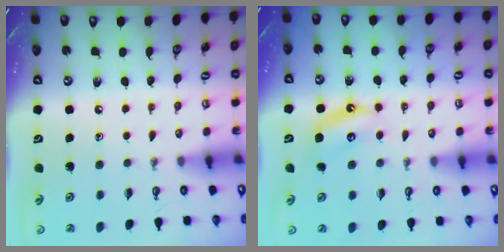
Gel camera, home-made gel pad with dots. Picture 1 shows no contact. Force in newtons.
{"total": 5.4, "press": 5.4, "slide": 0.6}